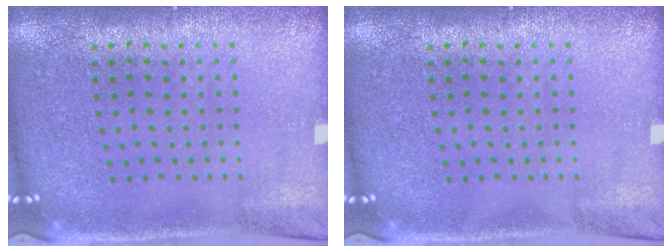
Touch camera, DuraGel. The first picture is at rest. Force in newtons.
{"total": 0.0}